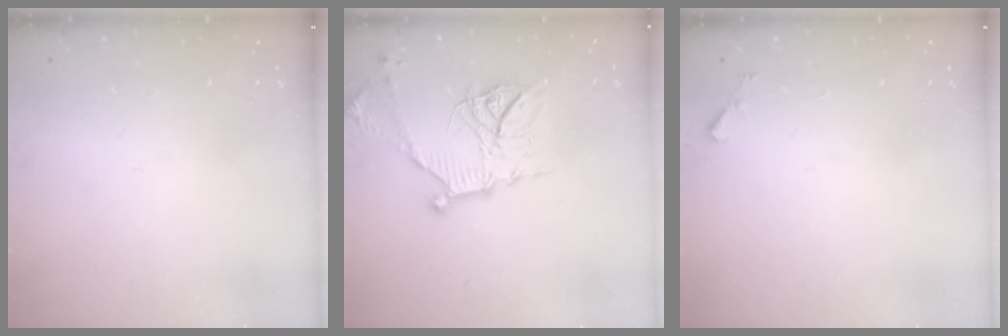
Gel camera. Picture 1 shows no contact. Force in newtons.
{"total": 16.2, "press": 16.2, "slide": 0.4}
{"total": 3.3, "press": 3.3, "slide": 0.3}